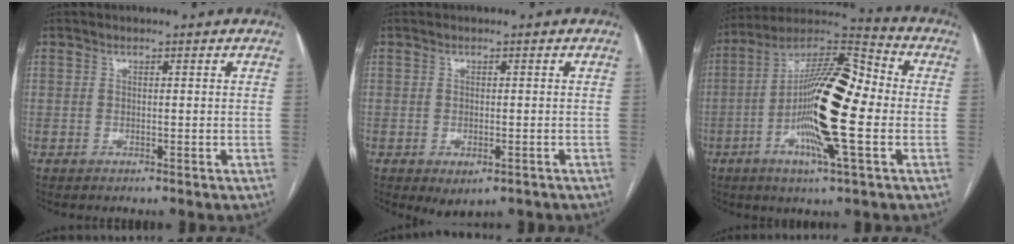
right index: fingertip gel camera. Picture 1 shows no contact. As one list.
[{"total": 3.2, "force": [-1.7, 1.6, 2.2], "torque": [-0.029, -0.005, -0.012]}, {"total": 18.3, "force": [-2.7, 2.8, 17.9], "torque": [-0.323, 0.011, -0.055]}]